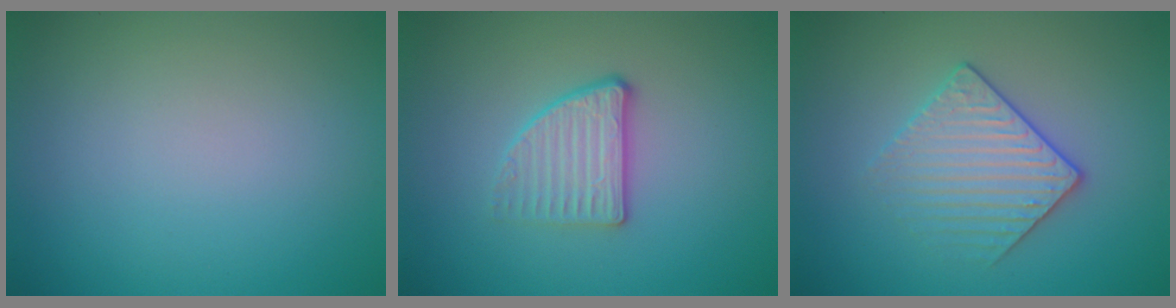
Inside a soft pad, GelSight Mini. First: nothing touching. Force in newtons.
{"total": 2.8, "press": 2.5, "slide": 1.2}
{"total": 3.2, "press": 3.0, "slide": 1.0}